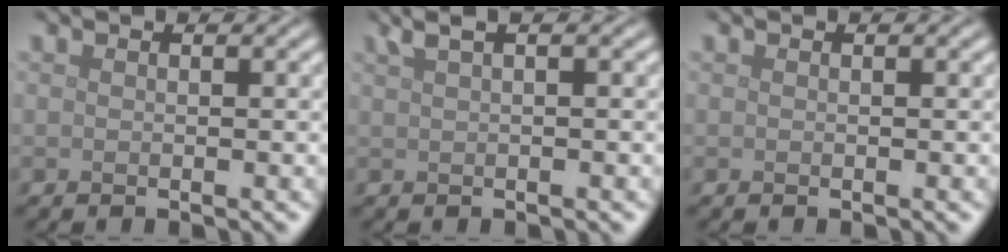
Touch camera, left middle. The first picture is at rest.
{"total": 3.1, "force": [1.7, 1.1, 2.4], "torque": [-0.033, 0.013, 0.019]}
{"total": 0.0}